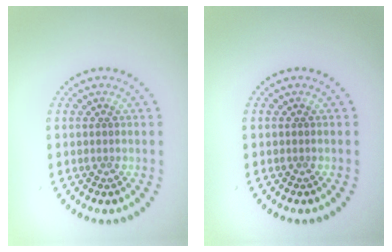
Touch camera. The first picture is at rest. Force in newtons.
{"total": 0.0}